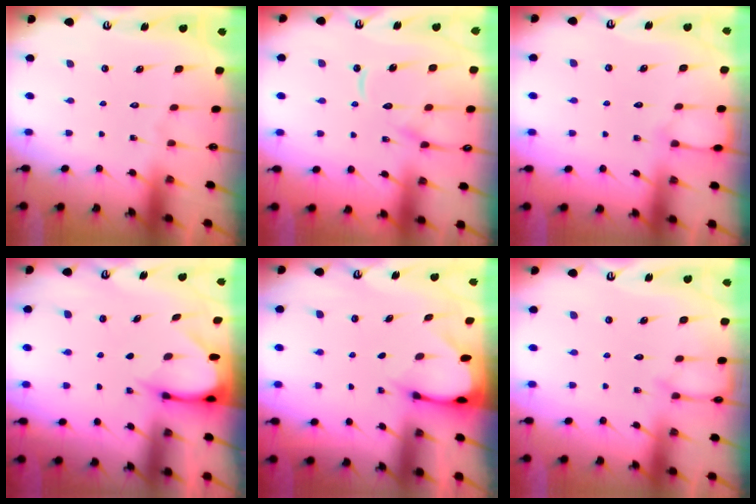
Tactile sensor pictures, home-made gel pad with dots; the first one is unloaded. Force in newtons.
{"total": 12.7, "press": 12.7, "slide": 1.2}
{"total": 3.5, "press": 3.5, "slide": 0.5}
{"total": 3.3, "press": 3.3, "slide": 0.3}
{"total": 2.1, "press": 2.1, "slide": 0.1}
{"total": 4.9, "press": 4.9, "slide": 0.4}